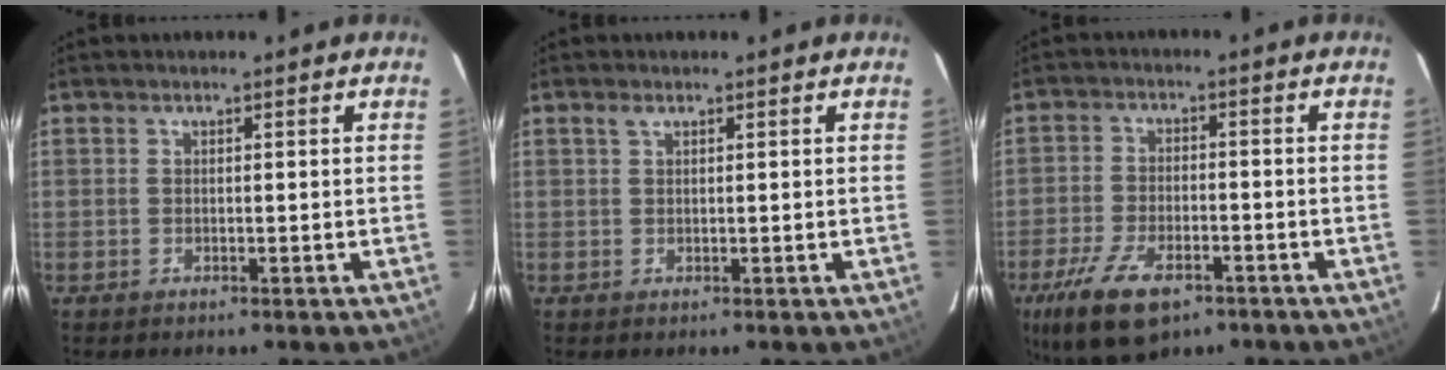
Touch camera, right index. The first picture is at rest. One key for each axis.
{"total": 0.8, "fx": 0.5, "fy": 0.3, "fz": 0.5, "tx": -0.010, "ty": 0.003, "tz": 0.009}
{"total": 13.1, "fx": -8.0, "fy": 5.9, "fz": 8.5, "tx": -0.194, "ty": -0.027, "tz": -0.141}